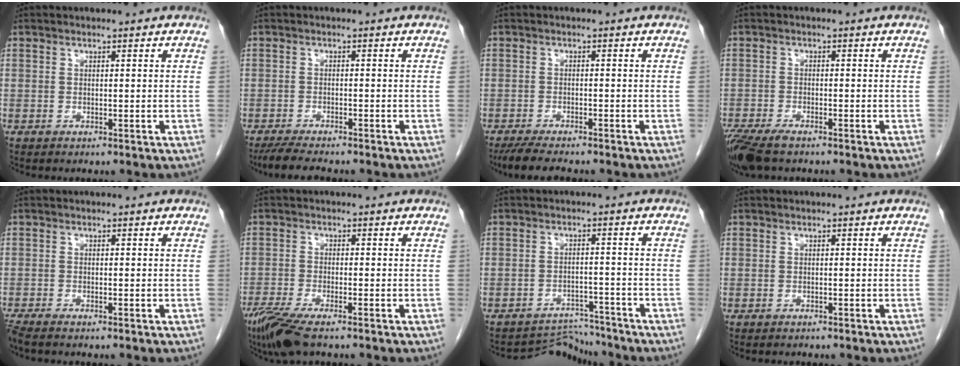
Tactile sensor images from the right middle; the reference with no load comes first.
{"total": 4.9, "force": [-4.3, 0.3, 2.4], "torque": [-0.047, -0.017, -0.073]}
{"total": 5.5, "force": [-4.7, 0.6, 2.8], "torque": [-0.051, -0.017, -0.079]}
{"total": 6.7, "force": [-5.1, 2.0, 3.9], "torque": [-0.073, -0.014, -0.091]}
{"total": 1.8, "force": [-1.5, -0.1, 0.9], "torque": [-0.022, -0.006, -0.032]}
{"total": 6.4, "force": [-4.6, 0.8, 4.4], "torque": [-0.085, -0.017, -0.083]}
{"total": 4.7, "force": [-4.3, 0.4, -2.0], "torque": [0.037, 0.014, -0.063]}
{"total": 0.0}